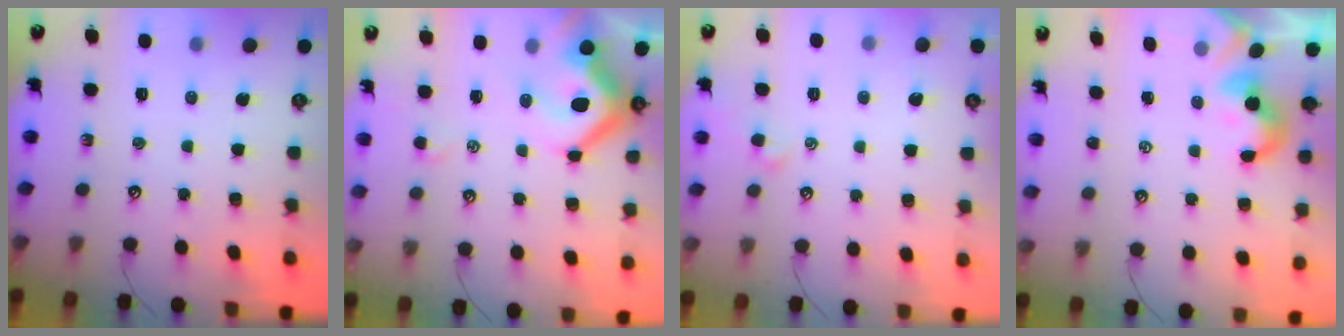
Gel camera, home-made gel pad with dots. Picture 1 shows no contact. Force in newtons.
{"total": 12.1, "press": 12.0, "slide": 2.0}
{"total": 0.8, "press": 0.7, "slide": 0.5}
{"total": 1.9, "press": 1.8, "slide": 0.6}